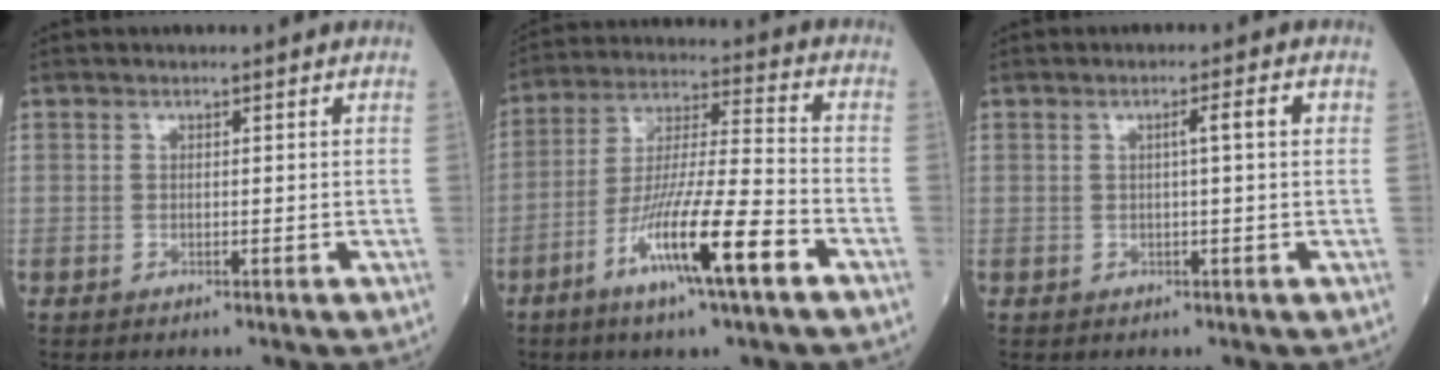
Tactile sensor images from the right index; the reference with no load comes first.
{"total": 14.3, "force": [-7.1, 0.4, 12.4], "torque": [-0.236, -0.015, -0.127]}
{"total": 2.7, "force": [0.5, -0.1, 2.7], "torque": [-0.042, 0.009, 0.007]}